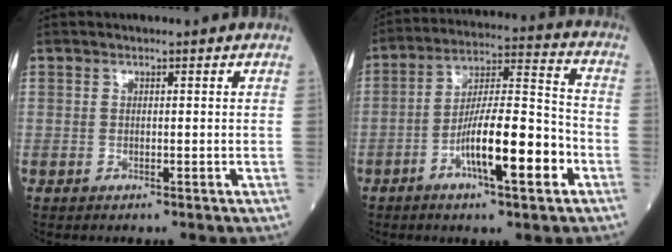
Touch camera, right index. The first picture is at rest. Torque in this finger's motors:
{"motor_torque": [1.85, -0.29, 0.90, 0.21]}